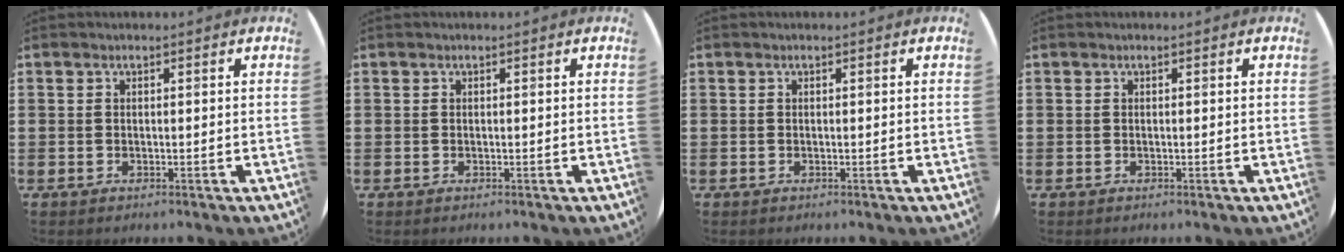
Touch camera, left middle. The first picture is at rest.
{"total": 0.0}
{"total": 0.0}
{"total": 0.0}